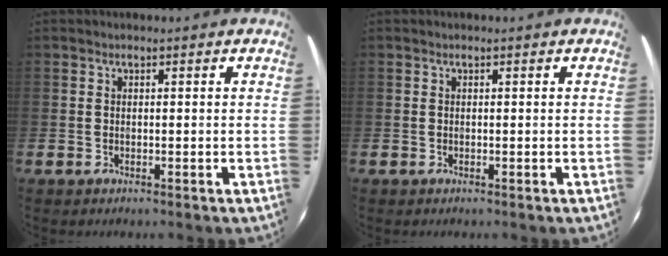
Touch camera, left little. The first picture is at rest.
{"total": 0.0}